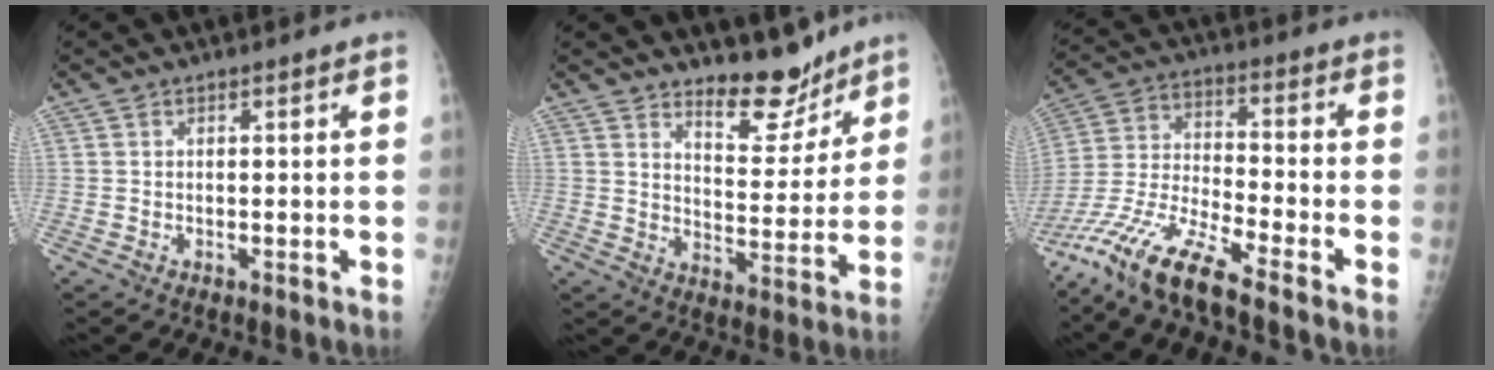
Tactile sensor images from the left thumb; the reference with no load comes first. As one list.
[{"total": 9.4, "force": [8.1, 3.4, 3.4], "torque": [-0.018, -0.070, 0.132]}, {"total": 14.0, "force": [-10.7, 1.4, 8.9], "torque": [-0.200, 0.032, -0.211]}]